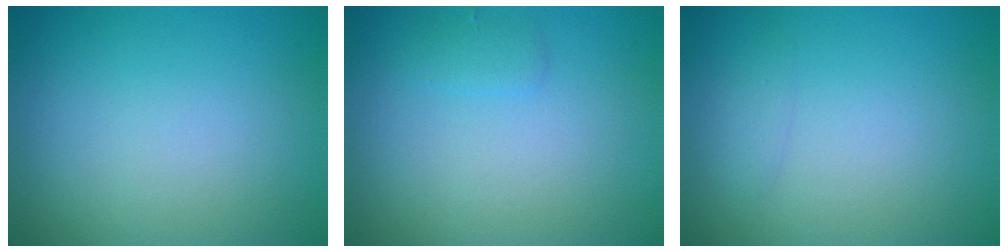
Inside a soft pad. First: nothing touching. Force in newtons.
{"total": 0.9, "press": 0.9, "slide": 0.0}
{"total": 0.7, "press": 0.7, "slide": 0.0}